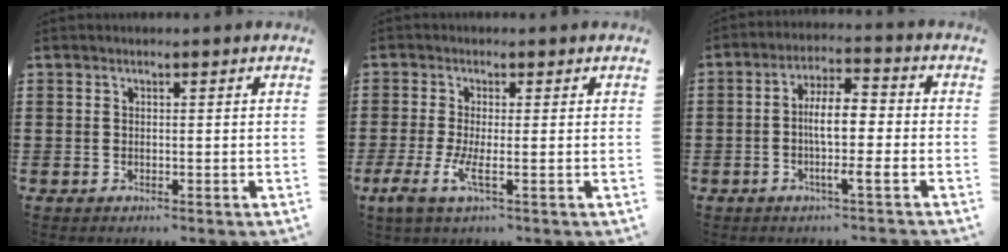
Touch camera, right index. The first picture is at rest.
{"total": 4.0, "force": [-1.1, 0.5, 3.8], "torque": [-0.088, -0.015, -0.023]}
{"total": 7.6, "force": [-1.5, 1.8, 7.3], "torque": [-0.134, 0.007, -0.032]}